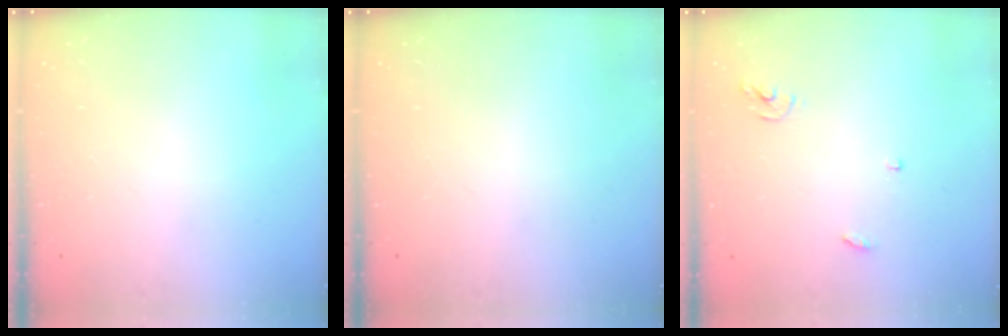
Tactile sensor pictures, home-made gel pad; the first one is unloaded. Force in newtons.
{"total": 0.0}
{"total": 3.8, "press": 3.8, "slide": 0.4}